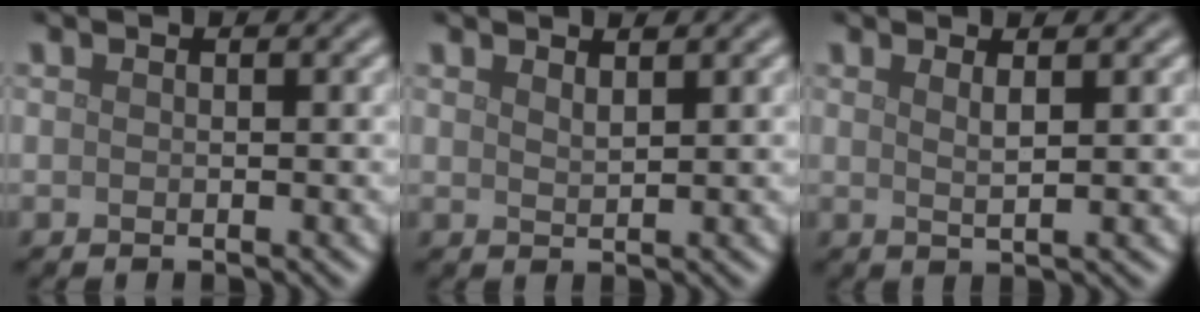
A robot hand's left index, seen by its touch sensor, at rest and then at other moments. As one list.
[{"total": 1.2, "force": [1.1, 0.2, 0.4], "torque": [-0.006, 0.002, 0.018]}, {"total": 1.8, "force": [0.9, 0.5, 1.4], "torque": [-0.022, 0.001, 0.010]}]